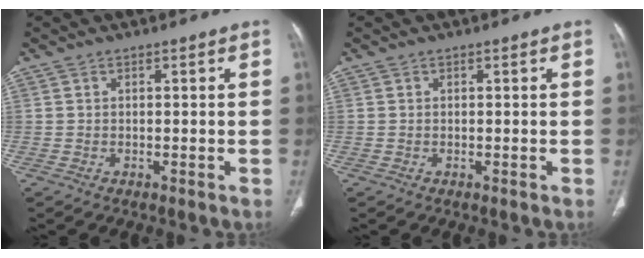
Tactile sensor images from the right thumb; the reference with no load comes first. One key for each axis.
{"total": 0.0}